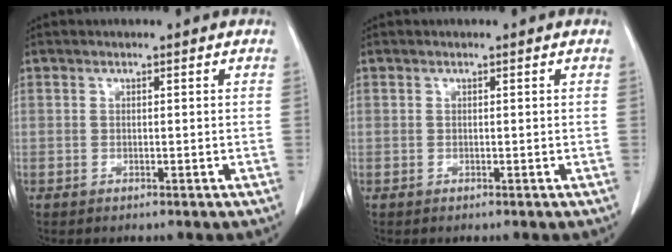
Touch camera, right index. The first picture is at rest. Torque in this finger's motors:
{"motor_torque": [0.00, 0.00, 0.00, 0.00]}